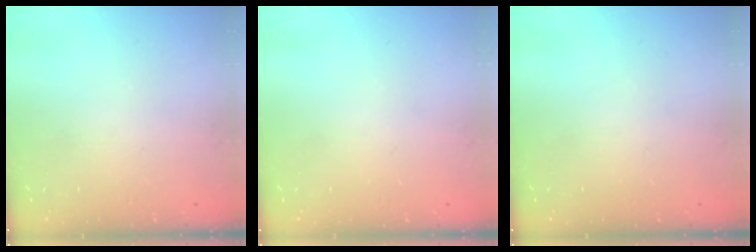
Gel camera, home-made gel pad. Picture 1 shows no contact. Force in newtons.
{"total": 0.0}
{"total": 0.0}